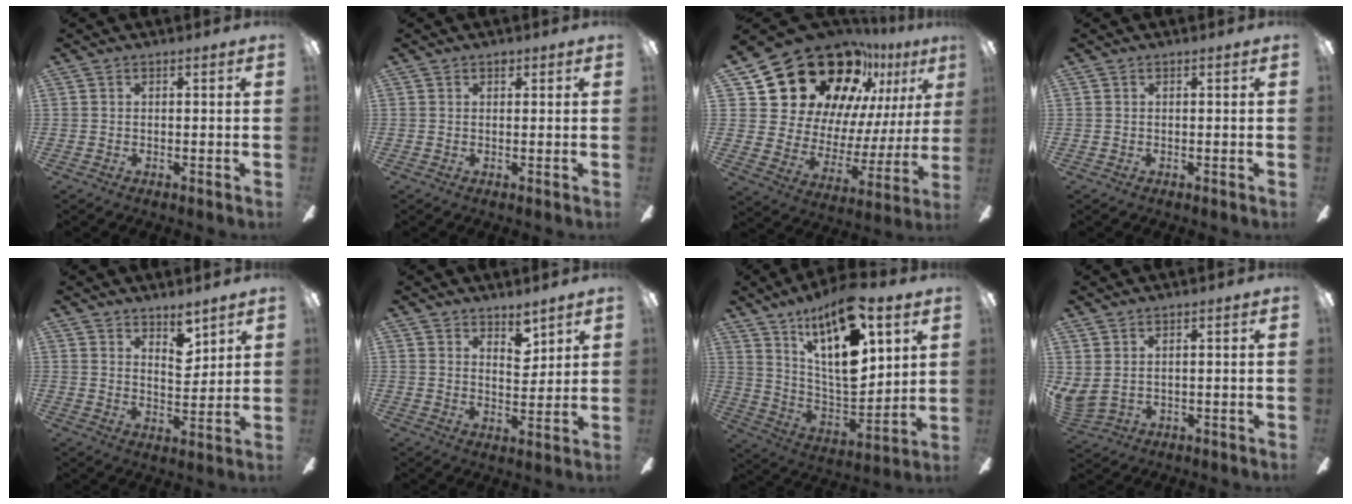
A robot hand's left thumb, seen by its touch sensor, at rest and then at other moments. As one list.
[{"total": 1.2, "force": [0.9, 0.7, 0.3], "torque": [0.008, -0.007, 0.015]}, {"total": 28.2, "force": [20.5, 15.1, 12.3], "torque": [-0.207, -0.142, 0.389]}, {"total": 0.0}, {"total": 7.1, "force": [5.3, 3.1, 3.6], "torque": [-0.046, -0.034, 0.093]}, {"total": 5.9, "force": [4.7, 2.6, 2.4], "torque": [-0.021, -0.031, 0.082]}, {"total": 21.6, "force": [11.4, 7.8, 16.5], "torque": [-0.314, -0.077, 0.186]}, {"total": 3.3, "force": [2.2, 1.8, 1.7], "torque": [-0.052, -0.017, 0.041]}]